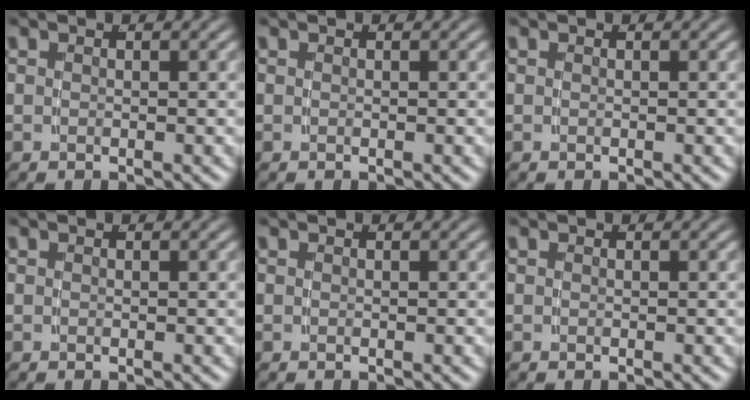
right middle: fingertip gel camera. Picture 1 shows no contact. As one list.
[{"total": 0.0}, {"total": 0.0}, {"total": 0.0}, {"total": 0.0}, {"total": 0.0}]